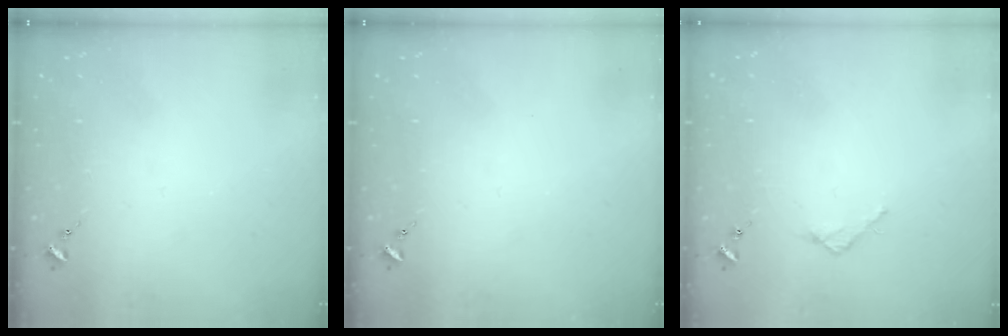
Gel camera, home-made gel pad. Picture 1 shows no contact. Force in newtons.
{"total": 0.0}
{"total": 2.4, "press": 2.3, "slide": 0.3}